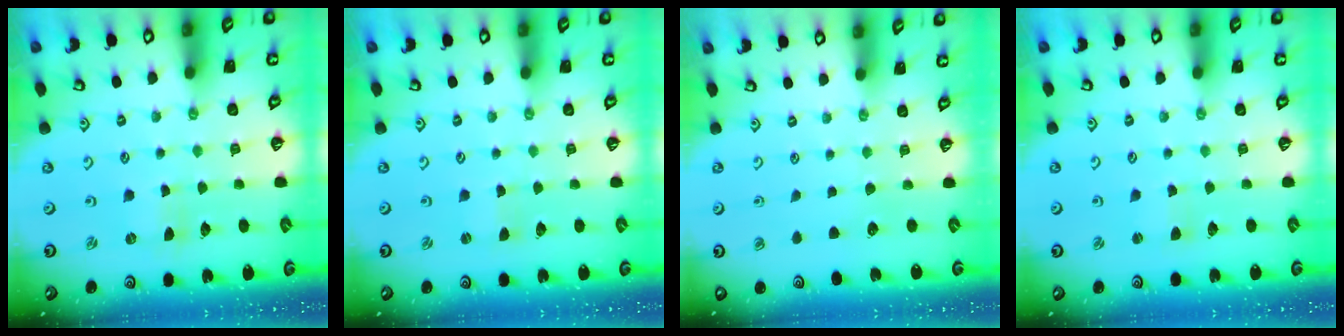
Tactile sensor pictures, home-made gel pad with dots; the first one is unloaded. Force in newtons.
{"total": 0.0}
{"total": 0.0}
{"total": 2.1, "press": 2.1, "slide": 0.3}